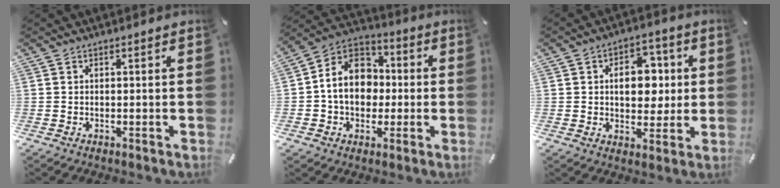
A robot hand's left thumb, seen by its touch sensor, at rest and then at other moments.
{"total": 12.9, "force": [-1.1, 11.0, 6.6], "torque": [-0.147, 0.017, -0.022]}
{"total": 10.8, "force": [1.5, 7.7, 7.4], "torque": [-0.088, -0.001, 0.019]}